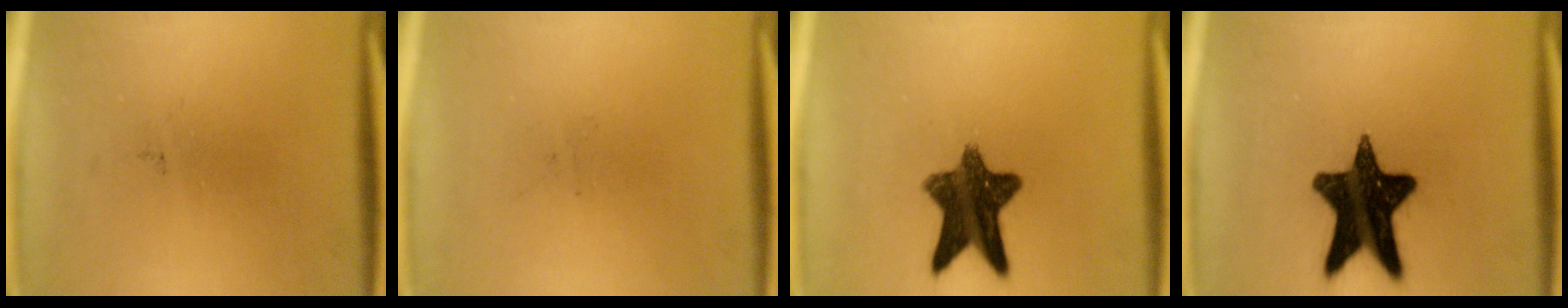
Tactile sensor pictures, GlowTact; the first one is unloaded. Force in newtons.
{"total": 0.0}
{"total": 10.9}
{"total": 15.9}